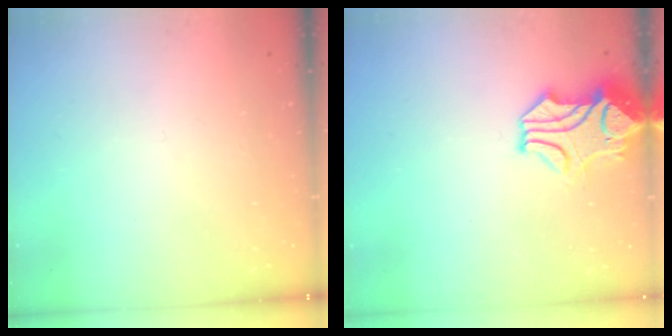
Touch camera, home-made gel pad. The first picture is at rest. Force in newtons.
{"total": 2.5, "press": 2.3, "slide": 1.0}